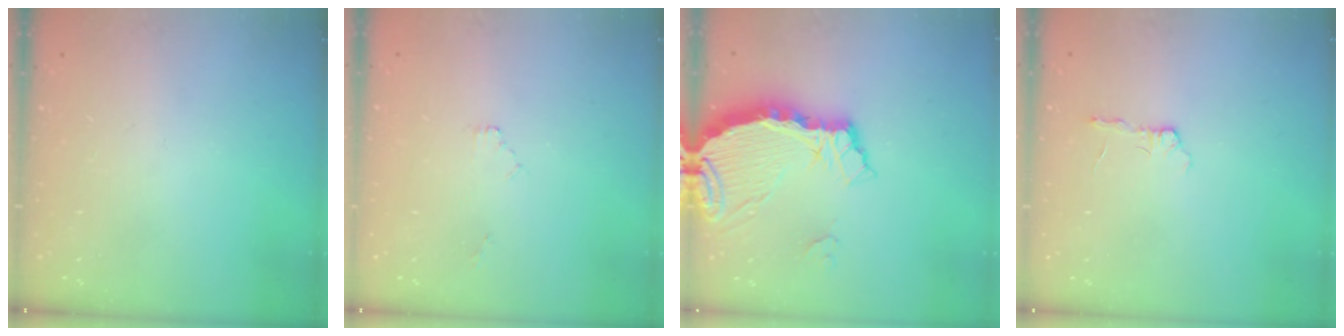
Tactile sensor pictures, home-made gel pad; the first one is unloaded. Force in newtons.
{"total": 0.5, "press": 0.5, "slide": 0.2}
{"total": 10.4, "press": 10.4, "slide": 0.8}
{"total": 3.3, "press": 3.3, "slide": 0.3}